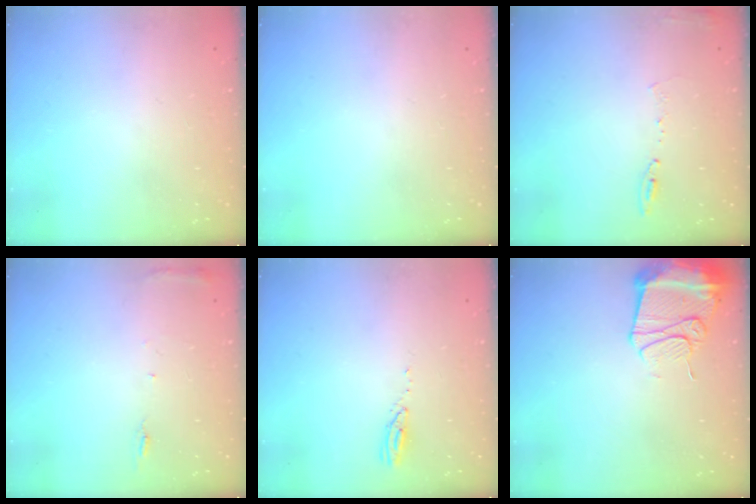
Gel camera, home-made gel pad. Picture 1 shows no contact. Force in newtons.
{"total": 0.0}
{"total": 8.3, "press": 8.3, "slide": 0.9}
{"total": 5.7, "press": 5.7, "slide": 0.6}
{"total": 3.0, "press": 2.9, "slide": 0.3}
{"total": 13.2, "press": 13.2, "slide": 1.4}